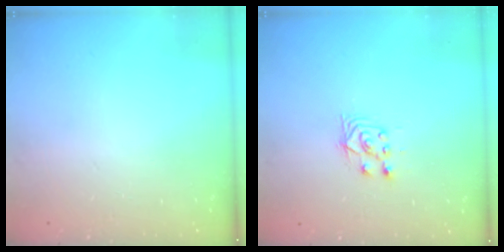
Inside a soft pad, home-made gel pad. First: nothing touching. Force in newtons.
{"total": 4.4, "press": 4.2, "slide": 1.0}